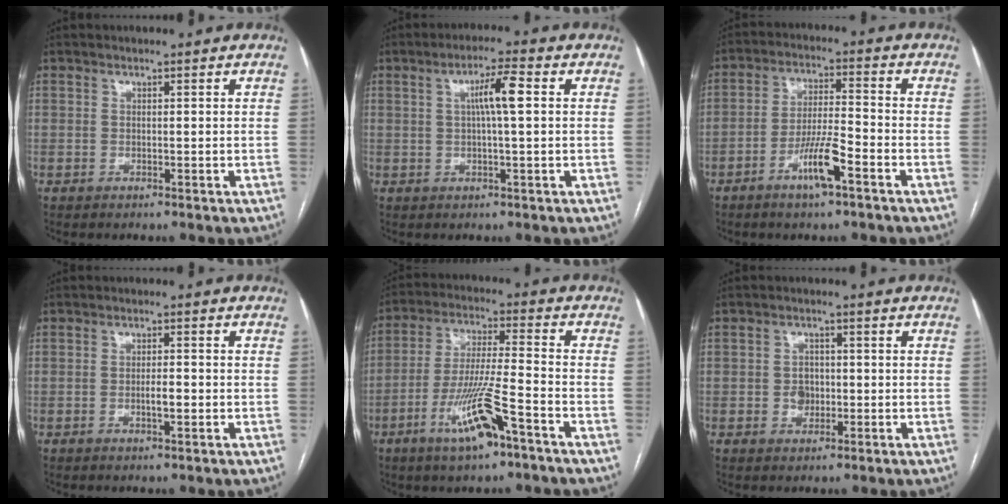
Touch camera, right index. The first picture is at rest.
{"total": 5.4, "force": [1.0, 0.1, 5.3], "torque": [-0.095, 0.009, 0.017]}
{"total": 7.6, "force": [-4.1, 0.8, 6.4], "torque": [-0.123, -0.001, -0.075]}
{"total": 2.4, "force": [-0.6, 0.6, 2.3], "torque": [-0.040, 0.001, -0.010]}
{"total": 11.8, "force": [-6.2, 1.1, 10.0], "torque": [-0.195, -0.012, -0.113]}
{"total": 2.9, "force": [-0.4, 2.4, 1.6], "torque": [-0.018, 0.006, -0.003]}